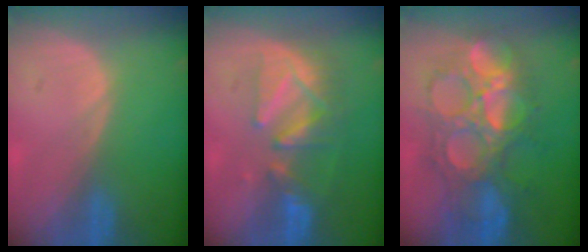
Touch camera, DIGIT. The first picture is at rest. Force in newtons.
{"total": 8.3, "press": 7.9, "slide": 2.6}
{"total": 10.8, "press": 10.8, "slide": 0.9}